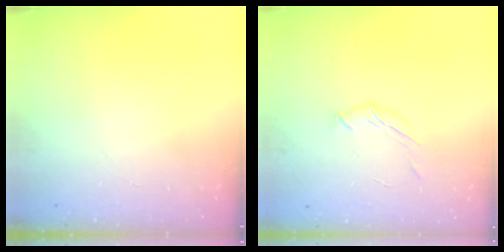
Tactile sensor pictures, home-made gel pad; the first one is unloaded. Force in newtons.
{"total": 4.7, "press": 4.6, "slide": 0.9}